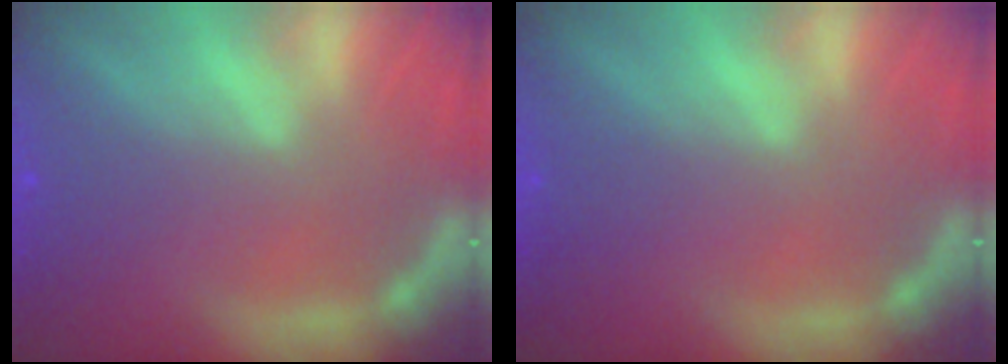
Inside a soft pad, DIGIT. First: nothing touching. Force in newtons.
{"total": 0.0}